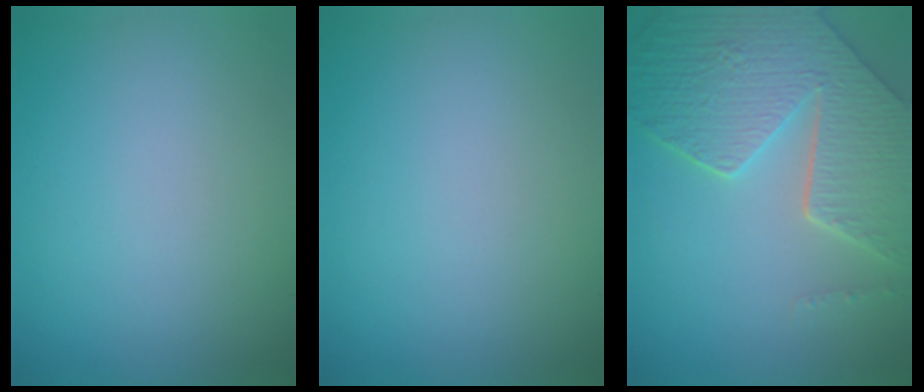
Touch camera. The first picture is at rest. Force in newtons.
{"total": 0.0}
{"total": 8.8, "press": 6.3, "slide": 6.2}